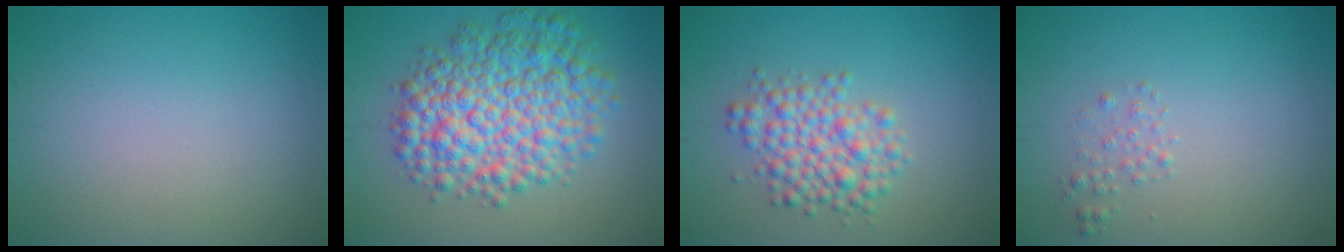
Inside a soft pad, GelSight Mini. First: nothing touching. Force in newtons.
{"total": 9.0, "press": 9.0, "slide": 0.2}
{"total": 4.4, "press": 4.3, "slide": 0.2}
{"total": 1.0, "press": 1.0, "slide": 0.1}